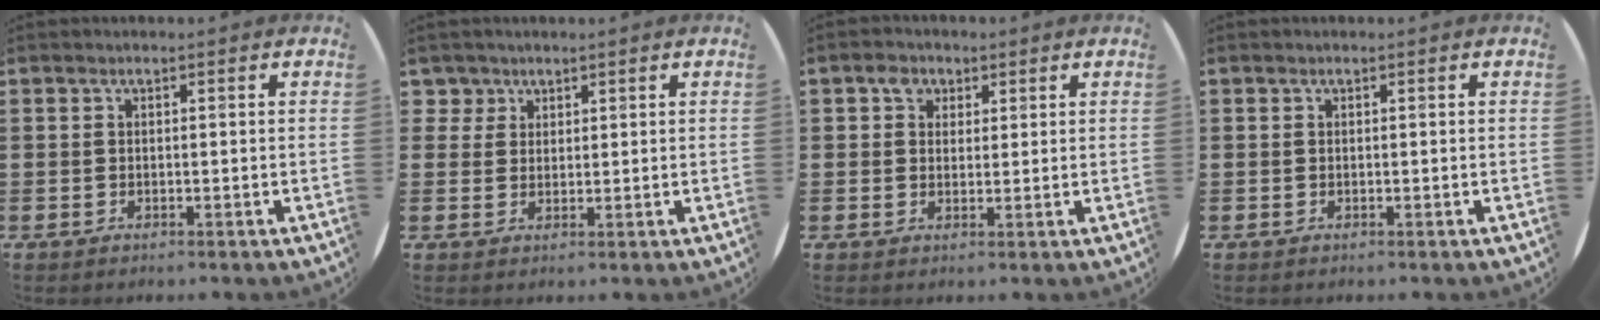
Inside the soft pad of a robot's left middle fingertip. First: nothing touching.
{"total": 2.6, "force": [1.7, 1.9, 0.3], "torque": [-0.004, 0.004, 0.032]}
{"total": 2.7, "force": [1.7, 2.0, 0.6], "torque": [-0.001, 0.001, 0.027]}
{"total": 0.0}